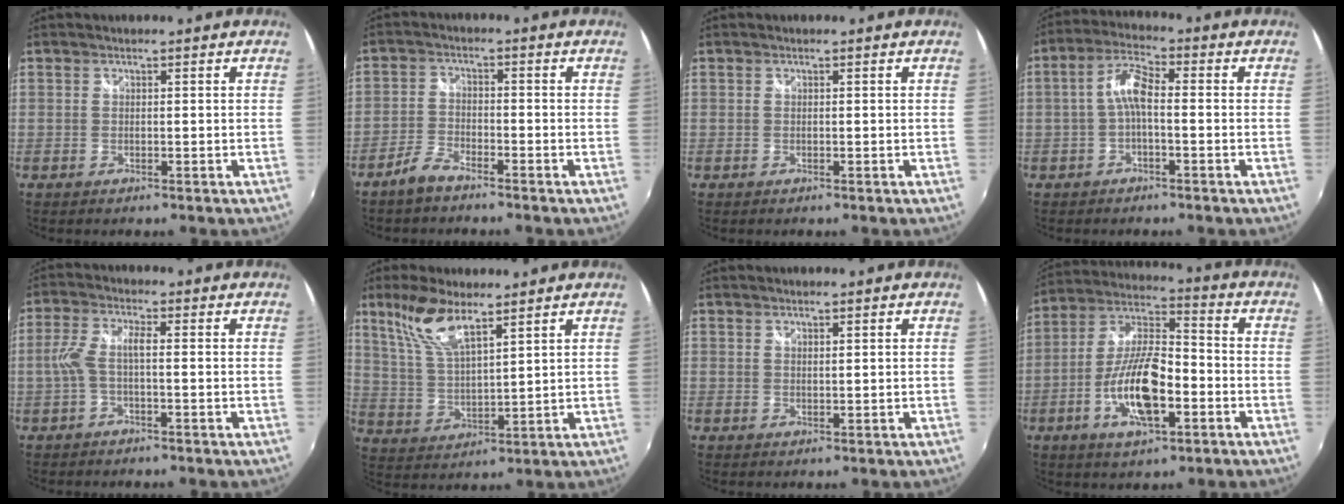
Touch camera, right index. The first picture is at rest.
{"total": 4.1, "force": [-3.4, 1.3, 1.8], "torque": [-0.054, 0.003, -0.071]}
{"total": 0.0}
{"total": 5.5, "force": [-1.0, 1.8, 5.1], "torque": [-0.109, 0.018, -0.021]}
{"total": 4.7, "force": [-1.0, 1.0, 4.5], "torque": [-0.098, 0.006, -0.016]}
{"total": 9.8, "force": [6.8, 2.6, 6.6], "torque": [-0.135, 0.008, 0.143]}
{"total": 0.7, "force": [0.6, 0.1, 0.3], "torque": [-0.003, 0.000, 0.010]}
{"total": 14.9, "force": [-4.9, 5.3, 13.0], "torque": [-0.266, -0.003, -0.092]}